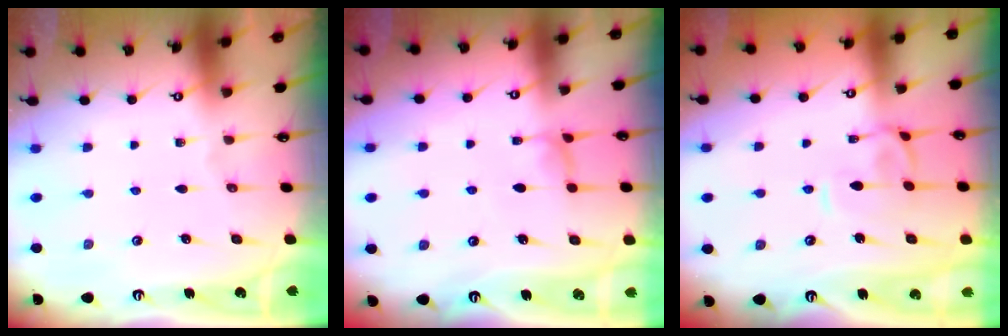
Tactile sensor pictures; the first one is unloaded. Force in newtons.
{"total": 0.5, "press": 0.3, "slide": 0.4}
{"total": 0.8, "press": 0.4, "slide": 0.6}